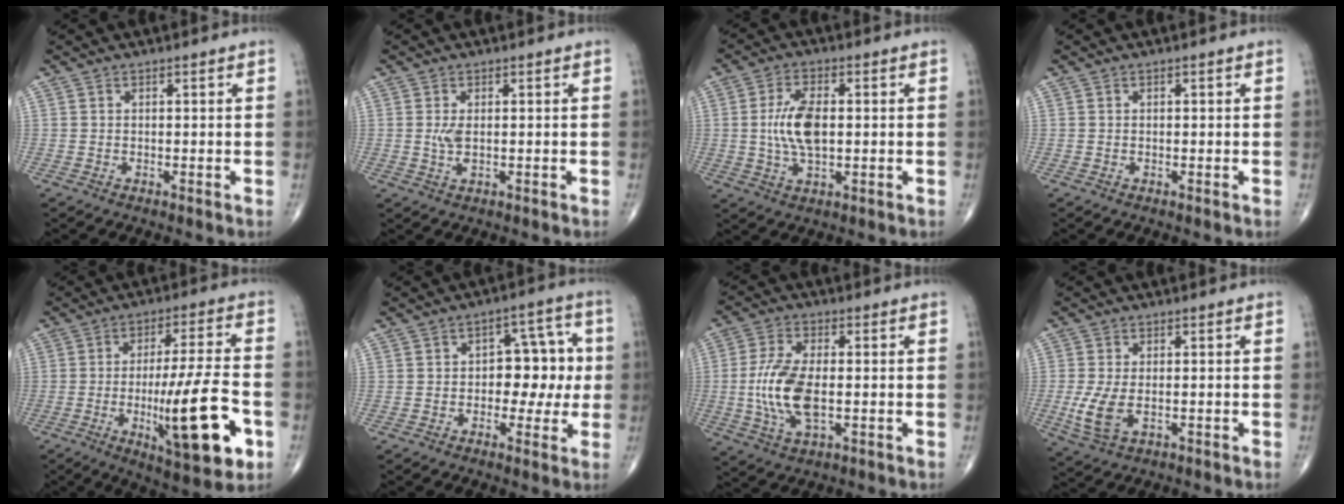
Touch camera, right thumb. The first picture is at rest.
{"total": 2.4, "force": [0.2, 1.0, 2.2], "torque": [-0.050, -0.005, 0.007]}
{"total": 8.7, "force": [0.3, 4.2, 7.6], "torque": [-0.153, 0.000, 0.006]}
{"total": 0.0}
{"total": 19.8, "force": [-5.6, 4.4, 18.4], "torque": [-0.298, 0.013, -0.077]}
{"total": 9.4, "force": [-0.2, 6.0, 7.2], "torque": [-0.042, 0.028, -0.006]}
{"total": 11.2, "force": [-1.1, 5.2, 9.9], "torque": [-0.208, 0.002, -0.020]}
{"total": 6.0, "force": [-1.1, 3.2, 4.9], "torque": [-0.115, -0.011, -0.019]}